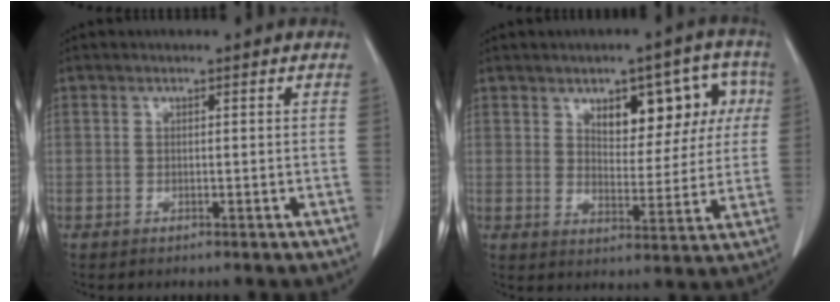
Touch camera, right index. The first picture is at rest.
{"total": 11.0, "force": [4.3, 5.6, 8.4], "torque": [-0.096, 0.031, 0.063]}